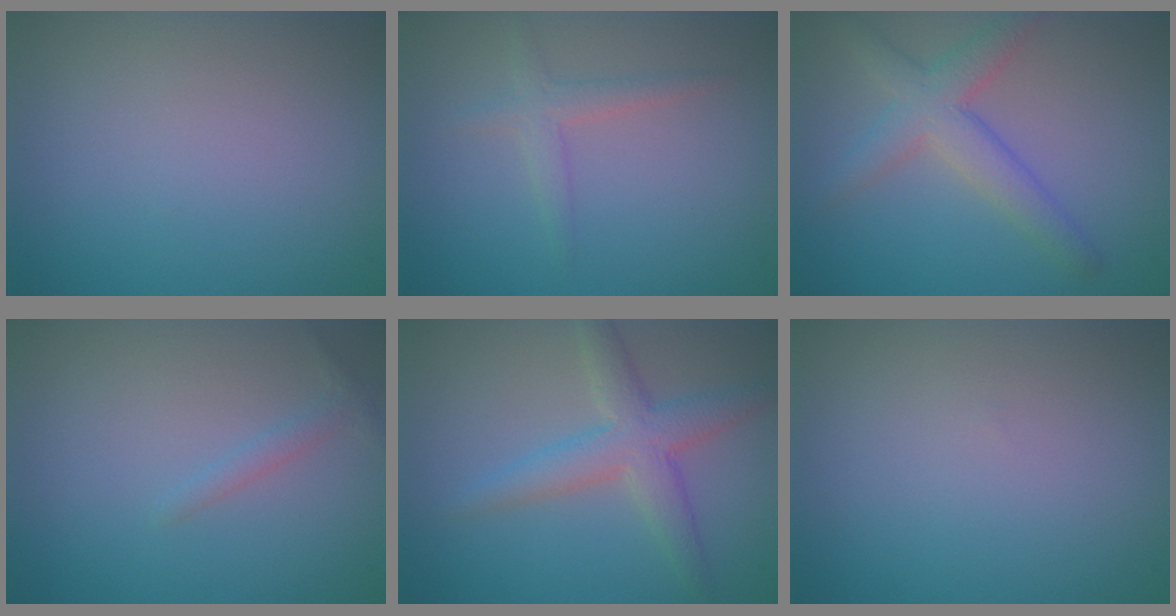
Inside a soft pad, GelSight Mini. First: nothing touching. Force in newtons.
{"total": 1.8, "press": 1.8, "slide": 0.0}
{"total": 4.0, "press": 4.0, "slide": 0.1}
{"total": 1.1, "press": 1.1, "slide": 0.1}
{"total": 4.0, "press": 4.0, "slide": 0.1}
{"total": 0.0}